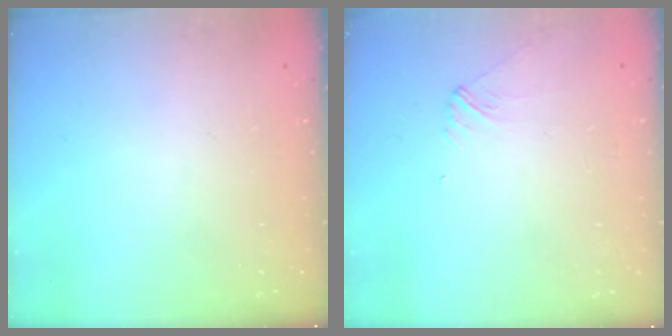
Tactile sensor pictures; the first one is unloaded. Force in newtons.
{"total": 2.7, "press": 2.7, "slide": 0.5}